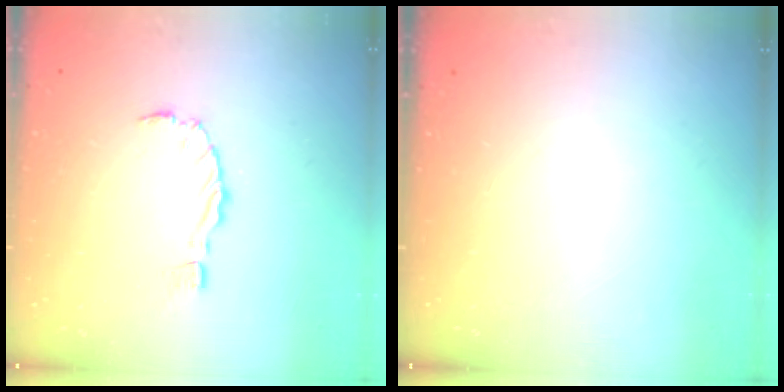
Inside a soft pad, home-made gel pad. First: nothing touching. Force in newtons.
{"total": 0.0}